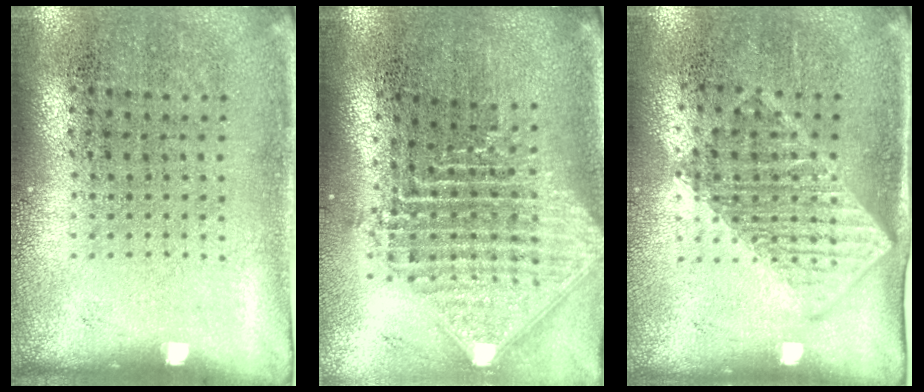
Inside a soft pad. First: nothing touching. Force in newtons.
{"total": 2.5, "press": 1.9, "slide": 1.6}
{"total": 1.3, "press": 1.1, "slide": 0.6}